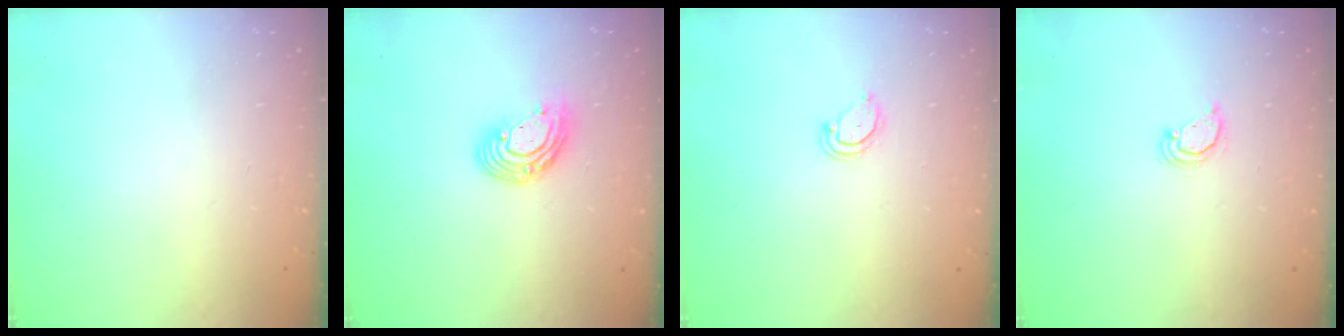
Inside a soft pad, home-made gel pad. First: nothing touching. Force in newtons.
{"total": 9.9, "press": 9.9, "slide": 0.8}
{"total": 3.5, "press": 3.5, "slide": 0.3}
{"total": 2.2, "press": 2.2, "slide": 0.3}